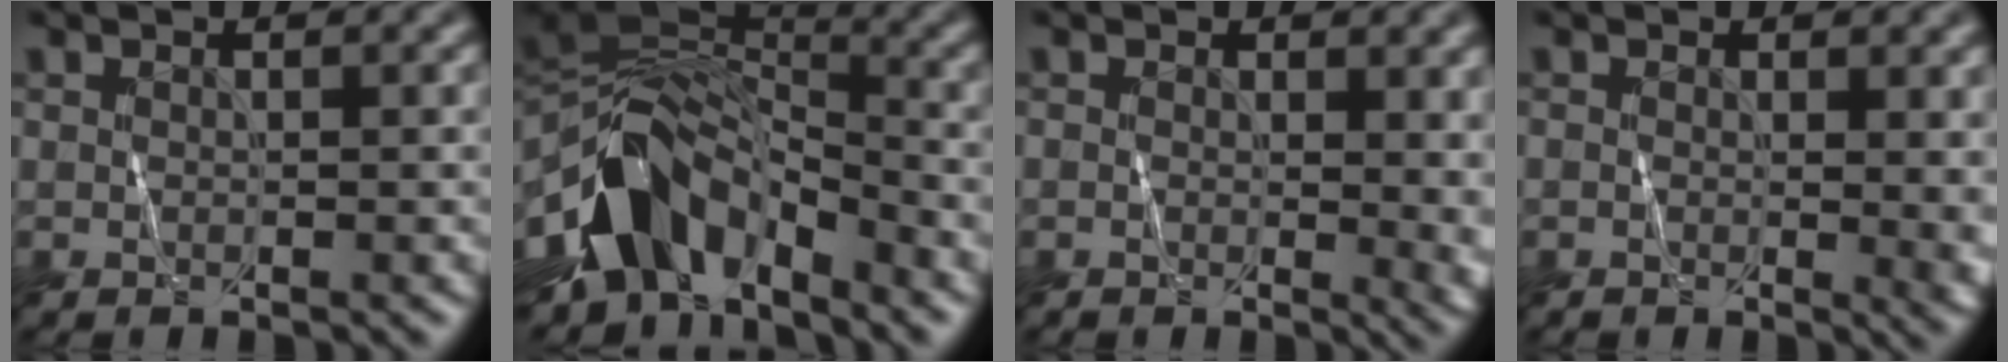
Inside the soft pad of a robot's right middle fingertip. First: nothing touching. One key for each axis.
{"total": 9.9, "fx": -5.3, "fy": 5.5, "fz": 6.3, "tx": -0.104, "ty": 0.010, "tz": -0.104}
{"total": 3.8, "fx": 0.3, "fy": 1.8, "fz": 3.4, "tx": -0.029, "ty": -0.004, "tz": 0.007}
{"total": 2.7, "fx": 0.2, "fy": 0.9, "fz": 2.6, "tx": -0.024, "ty": -0.003, "tz": 0.003}